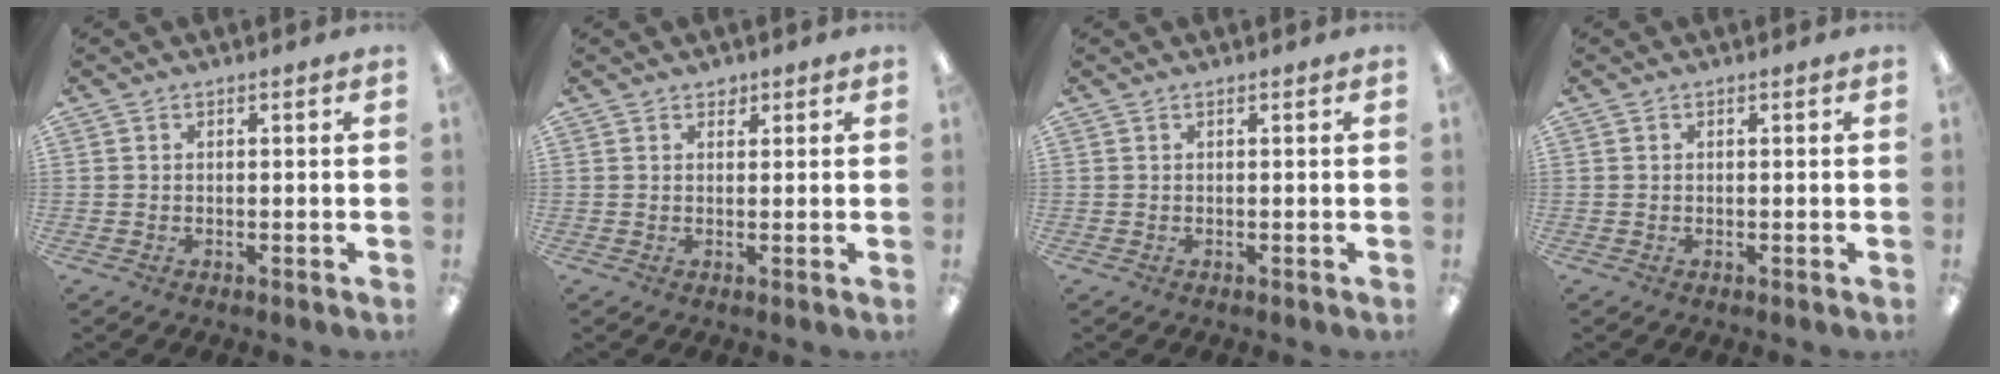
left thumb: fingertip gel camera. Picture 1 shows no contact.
{"total": 1.6, "force": [1.2, 1.0, 0.3], "torque": [0.001, -0.003, 0.021]}
{"total": 0.0}
{"total": 0.0}